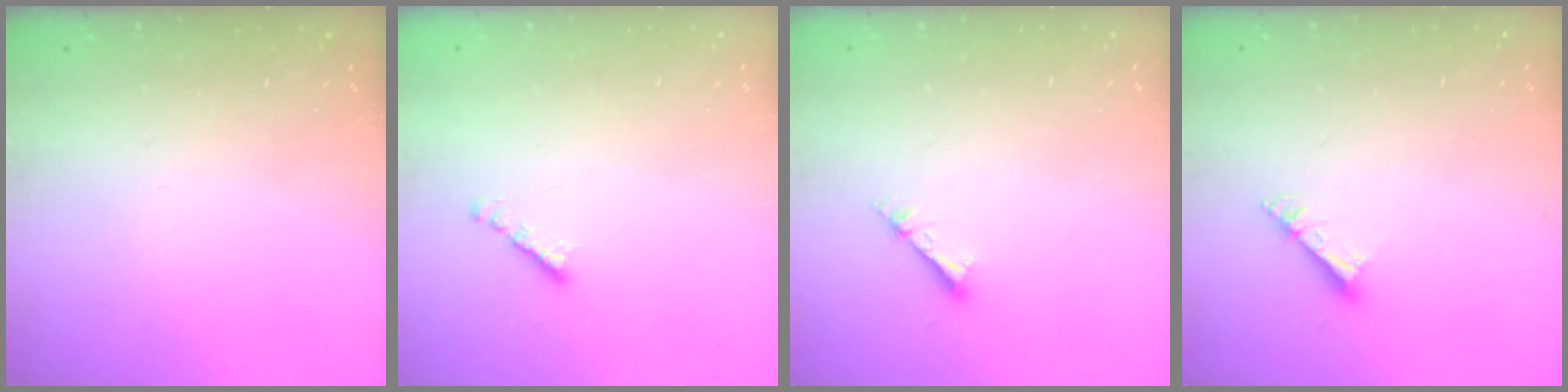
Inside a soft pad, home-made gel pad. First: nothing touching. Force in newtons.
{"total": 2.2, "press": 2.1, "slide": 0.7}
{"total": 2.5, "press": 2.5, "slide": 0.1}
{"total": 4.1, "press": 4.1, "slide": 0.2}